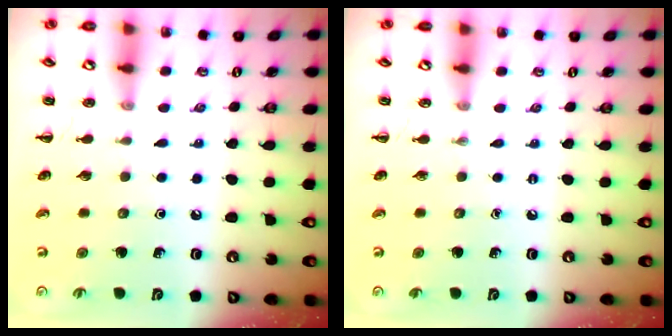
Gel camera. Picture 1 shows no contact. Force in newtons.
{"total": 0.0}